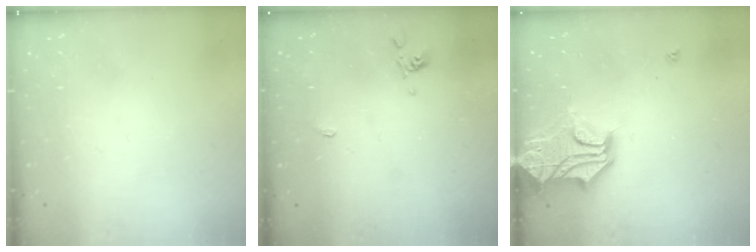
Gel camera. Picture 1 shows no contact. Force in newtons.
{"total": 2.2, "press": 2.1, "slide": 0.6}
{"total": 8.7, "press": 8.4, "slide": 2.3}